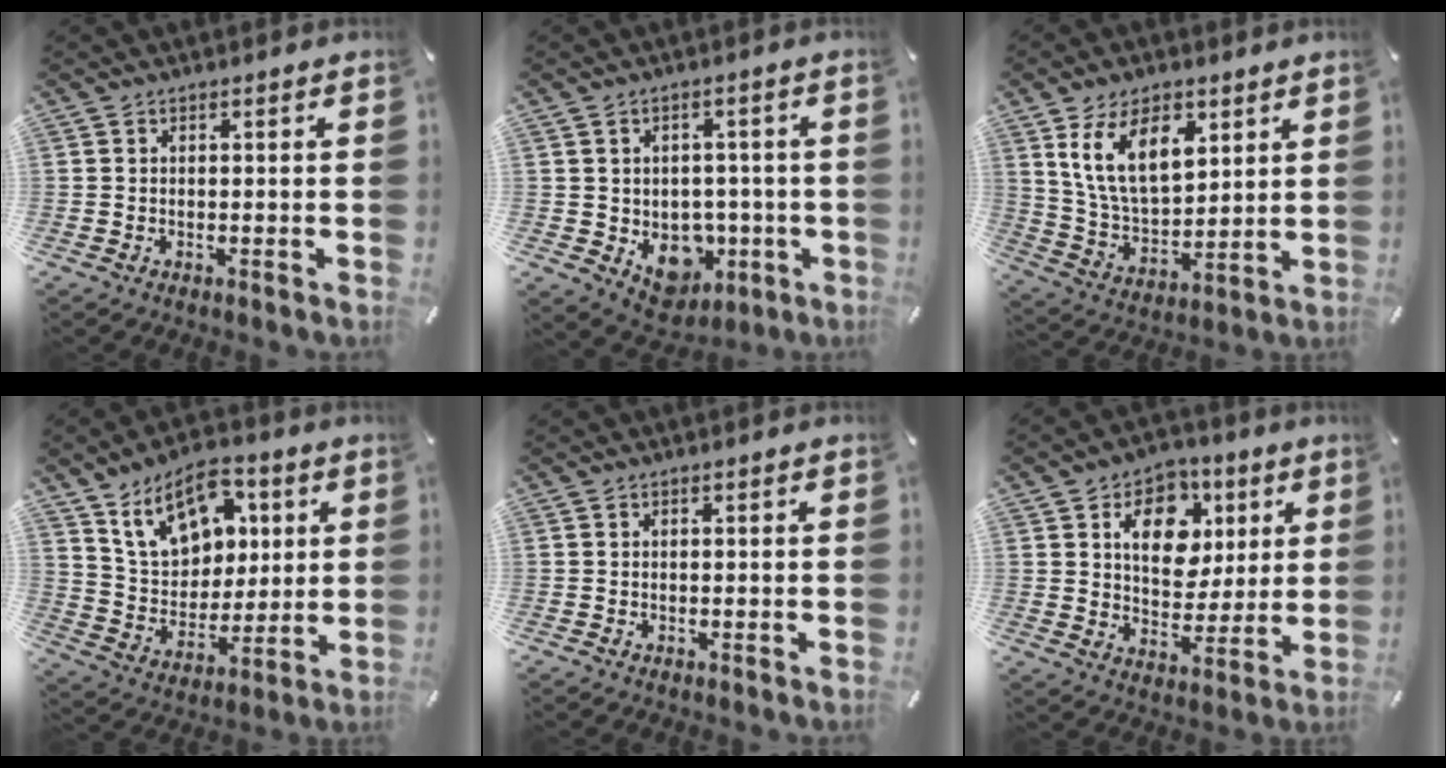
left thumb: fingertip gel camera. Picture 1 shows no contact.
{"total": 9.0, "force": [-1.3, 8.0, 3.9], "torque": [-0.050, -0.005, -0.012]}
{"total": 14.5, "force": [7.5, 8.1, 9.3], "torque": [-0.198, -0.017, 0.134]}
{"total": 14.8, "force": [7.9, 10.3, 7.0], "torque": [-0.125, -0.029, 0.152]}
{"total": 0.0}
{"total": 12.4, "force": [4.4, 9.5, 6.7], "torque": [-0.095, -0.010, 0.079]}